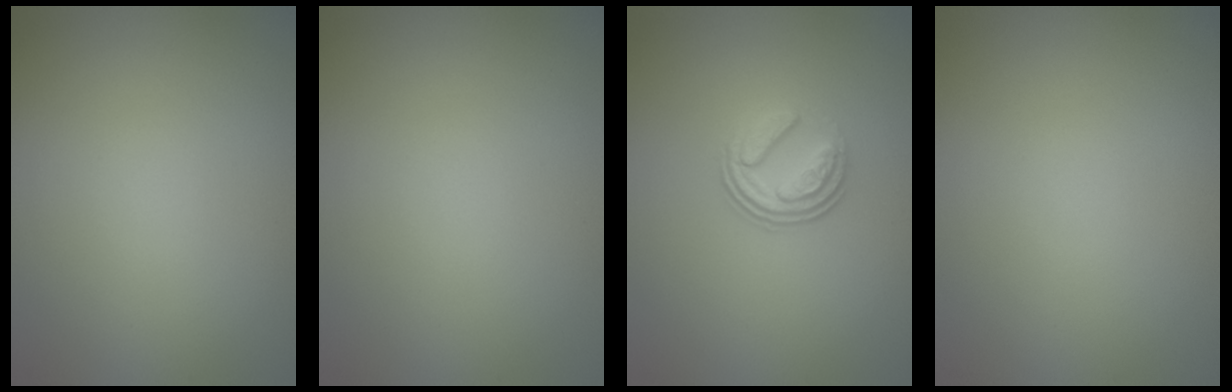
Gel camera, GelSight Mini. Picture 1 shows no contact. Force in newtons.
{"total": 0.0}
{"total": 3.5, "press": 2.4, "slide": 2.5}
{"total": 0.0}